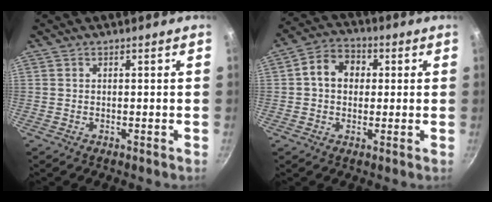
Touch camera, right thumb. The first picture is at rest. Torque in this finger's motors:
{"motor_torque": [-0.20, 0.51, 0.08, -0.06, 0.07]}